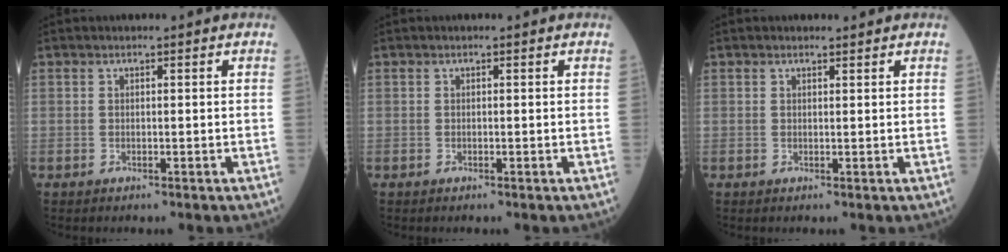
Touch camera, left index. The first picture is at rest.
{"total": 0.0}
{"total": 0.6, "force": [0.6, 0.1, 0.0], "torque": [-0.010, -0.003, 0.008]}